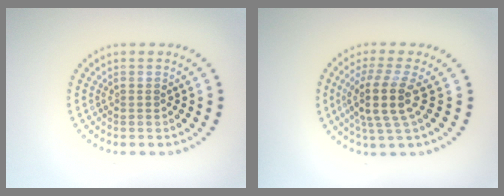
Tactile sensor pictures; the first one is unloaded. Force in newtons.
{"total": 4.2, "press": 3.2, "slide": 2.7}